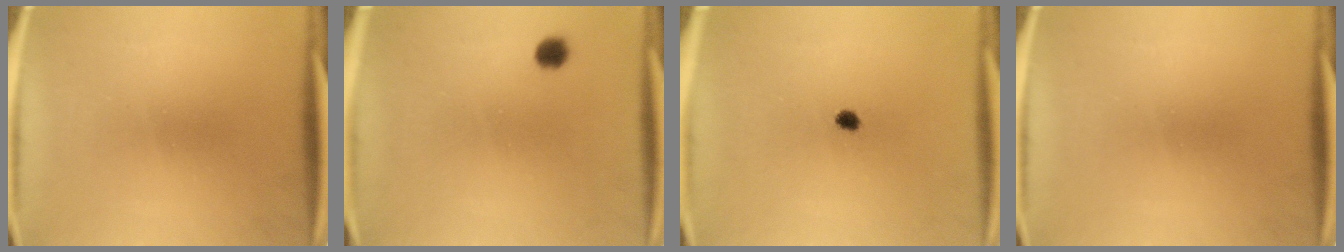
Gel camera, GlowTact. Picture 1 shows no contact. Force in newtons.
{"total": 1.8}
{"total": 1.8}
{"total": 0.0}